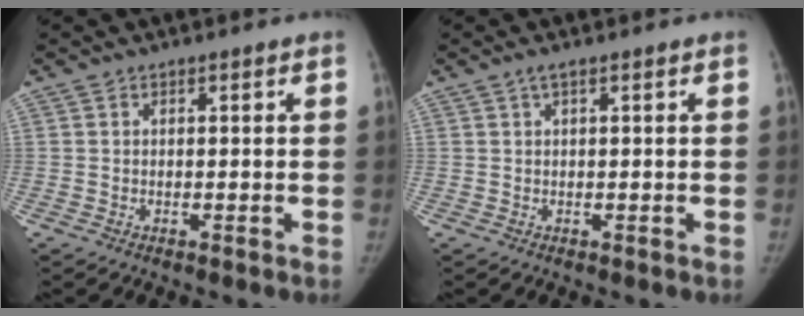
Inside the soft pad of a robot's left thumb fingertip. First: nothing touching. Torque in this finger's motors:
{"motor_torque": [-0.02, -0.05, 0.32, -0.24, 0.03]}